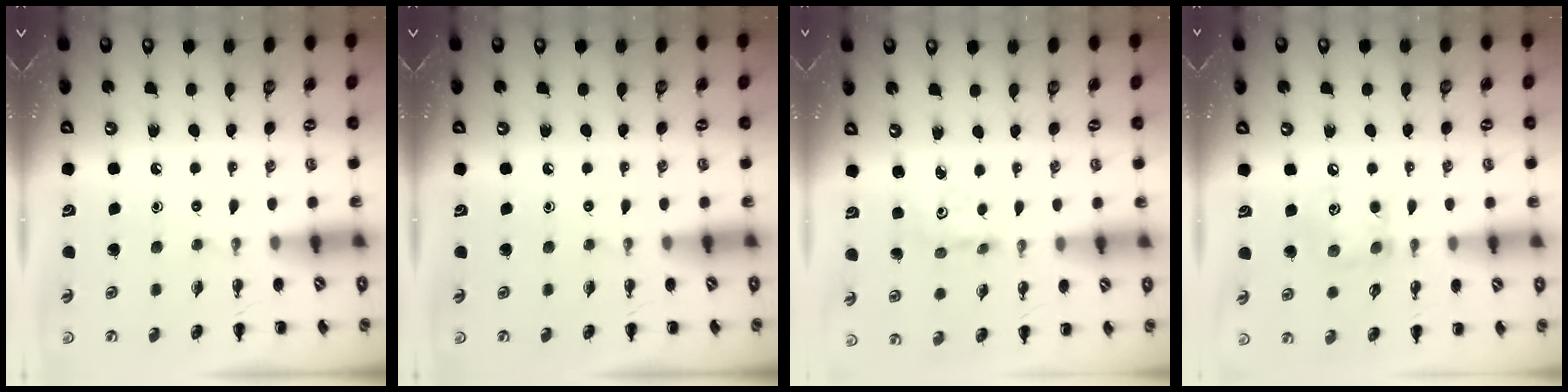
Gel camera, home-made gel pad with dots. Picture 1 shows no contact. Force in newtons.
{"total": 0.0}
{"total": 2.1, "press": 2.0, "slide": 0.7}
{"total": 6.3, "press": 6.3, "slide": 0.4}